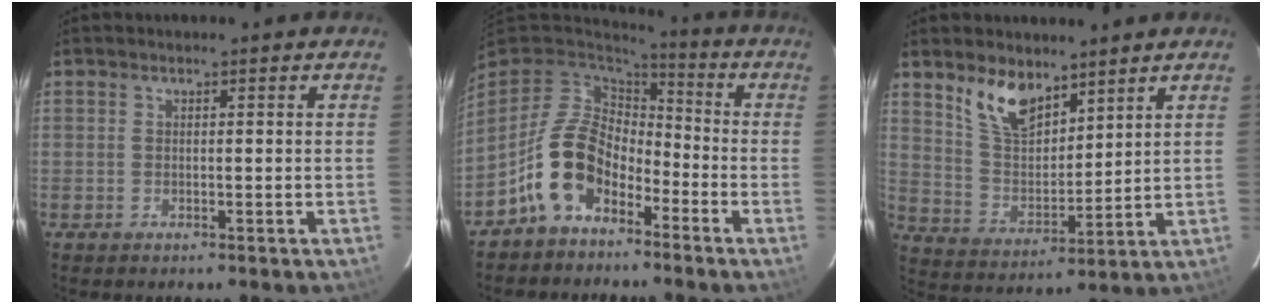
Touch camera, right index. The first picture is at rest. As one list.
[{"total": 11.5, "force": [-6.1, 7.6, 6.1], "torque": [-0.131, 0.022, -0.111]}, {"total": 10.4, "force": [7.3, 4.9, 5.6], "torque": [-0.106, 0.005, 0.147]}]